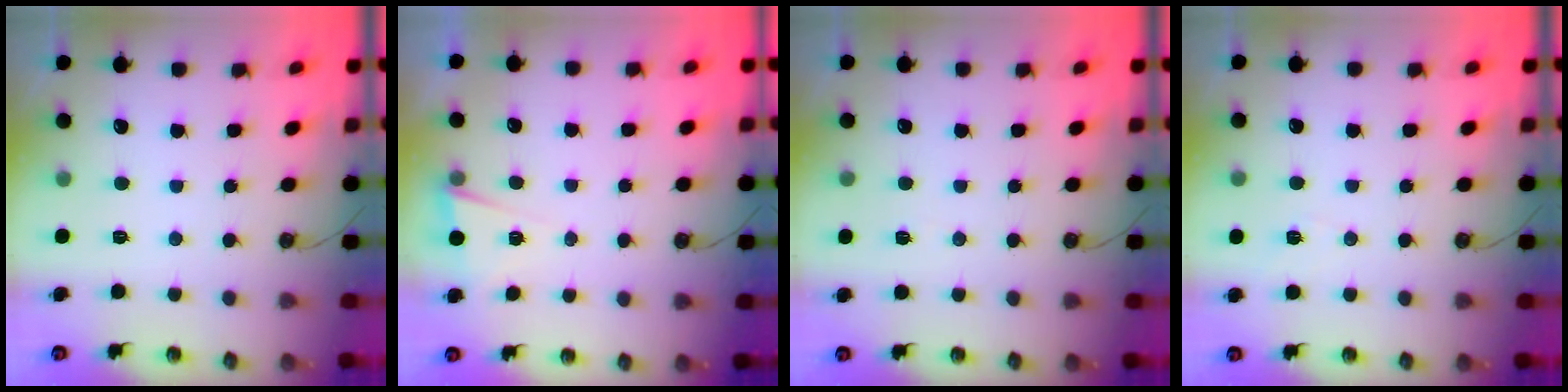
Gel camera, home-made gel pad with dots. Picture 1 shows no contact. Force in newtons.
{"total": 2.9, "press": 2.6, "slide": 1.3}
{"total": 4.3, "press": 4.2, "slide": 0.5}
{"total": 2.7, "press": 2.3, "slide": 1.4}